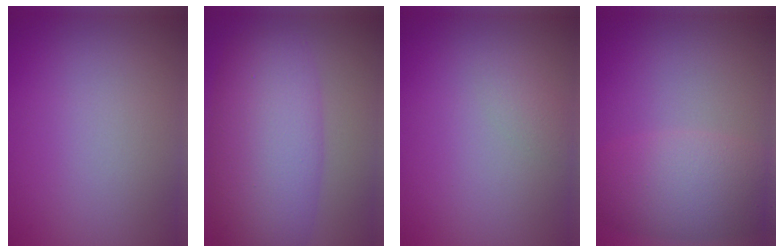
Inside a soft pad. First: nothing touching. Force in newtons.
{"total": 9.5, "press": 9.5, "slide": 0.5}
{"total": 1.0, "press": 1.0, "slide": 0.1}
{"total": 6.0, "press": 6.0, "slide": 0.3}